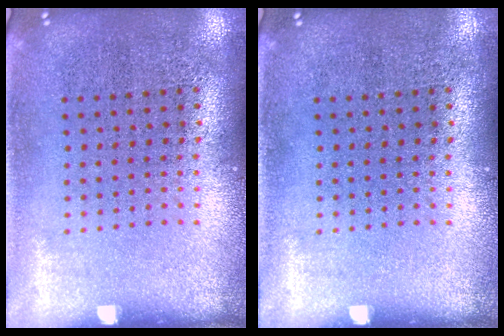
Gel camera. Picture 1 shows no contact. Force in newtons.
{"total": 0.0}